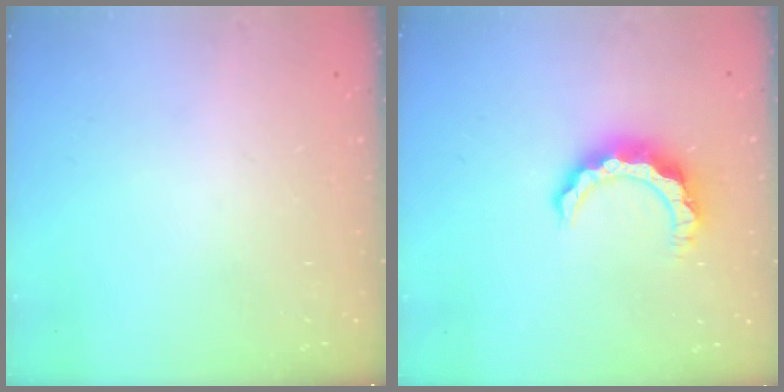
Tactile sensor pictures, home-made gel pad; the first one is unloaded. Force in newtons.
{"total": 7.7, "press": 7.7, "slide": 0.4}